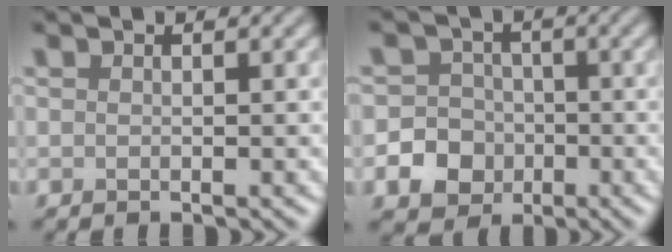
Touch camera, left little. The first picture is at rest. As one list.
[{"total": 7.2, "force": [-2.8, 6.4, 1.6], "torque": [-0.016, -0.013, -0.067]}]